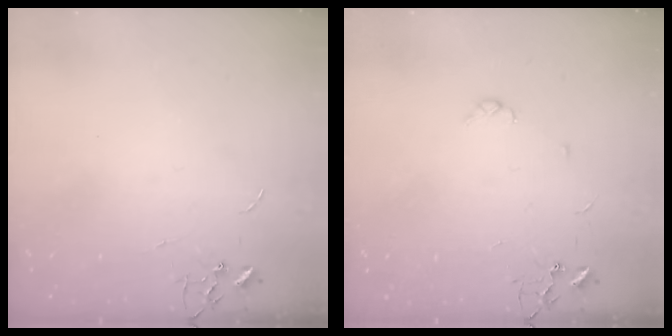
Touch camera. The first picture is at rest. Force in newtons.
{"total": 3.7, "press": 3.6, "slide": 0.5}